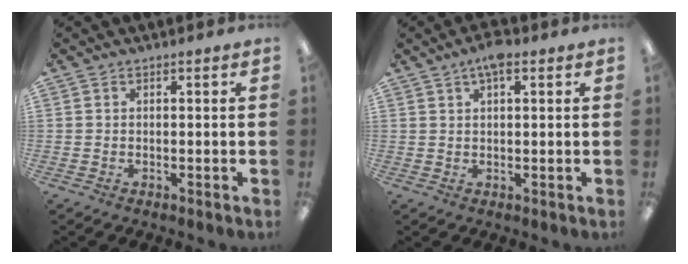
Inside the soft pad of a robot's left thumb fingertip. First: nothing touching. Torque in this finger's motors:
{"motor_torque": [-0.16, -0.13, -0.28, 0.39, -0.09]}